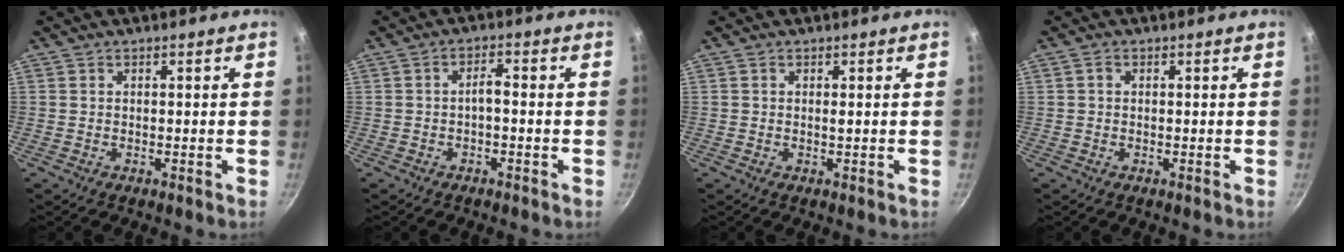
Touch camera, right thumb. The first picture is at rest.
{"total": 2.3, "force": [-0.8, 0.8, 2.0], "torque": [-0.038, 0.018, -0.016]}
{"total": 0.5, "force": [0.1, 0.1, 0.5], "torque": [-0.010, 0.000, 0.001]}
{"total": 1.0, "force": [0.2, 0.8, 0.6], "torque": [-0.010, 0.006, 0.002]}